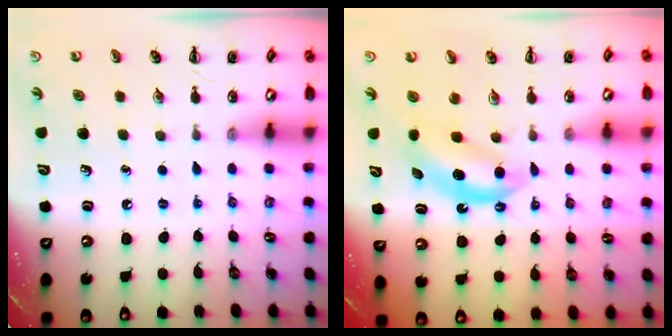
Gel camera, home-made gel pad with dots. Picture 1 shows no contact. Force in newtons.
{"total": 6.3, "press": 6.2, "slide": 1.0}